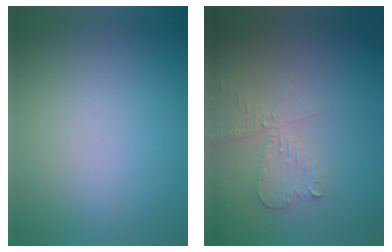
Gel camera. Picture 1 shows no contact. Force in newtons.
{"total": 2.8, "press": 2.6, "slide": 0.9}